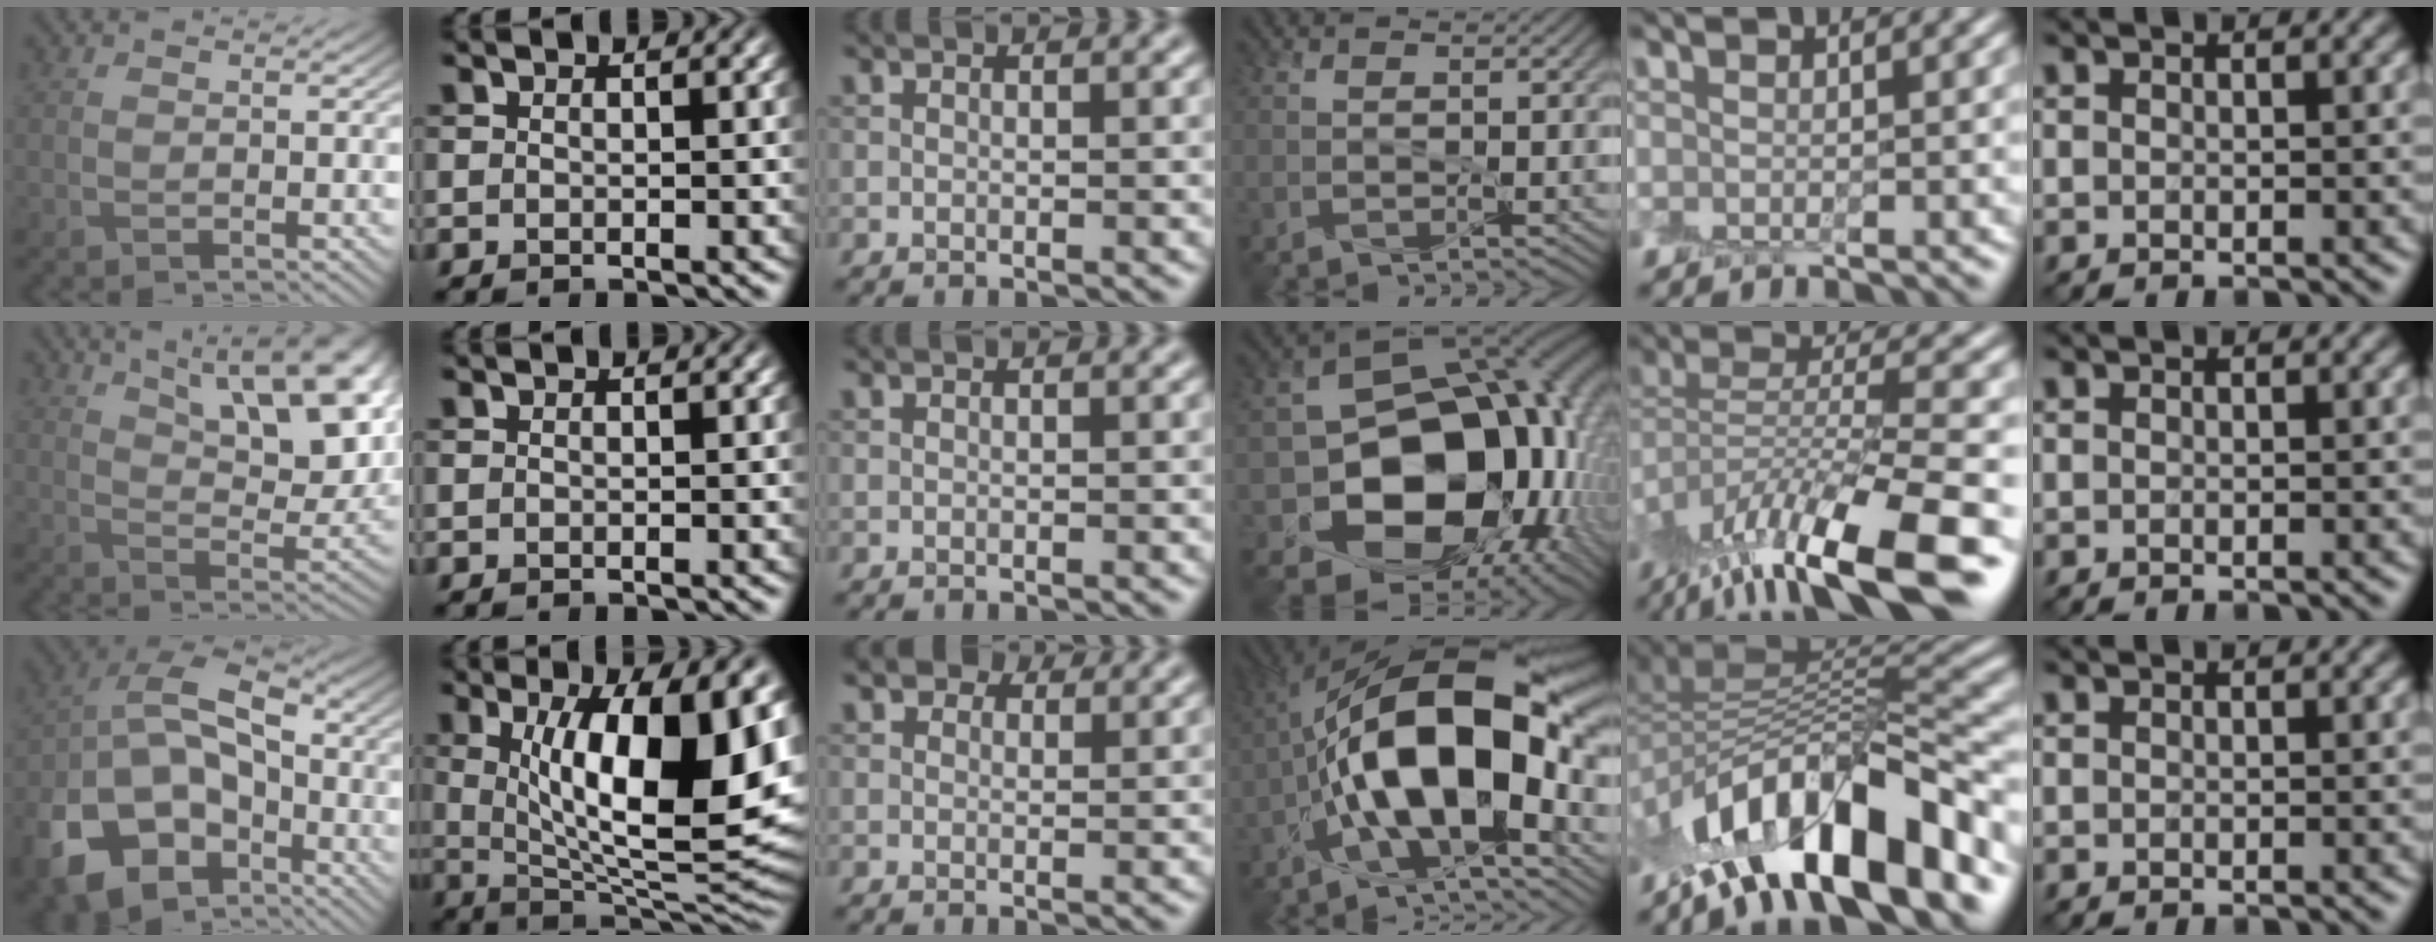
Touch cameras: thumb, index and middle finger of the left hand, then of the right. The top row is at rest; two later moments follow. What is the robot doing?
{"motion": "peel", "object": "plastic screen protector"}